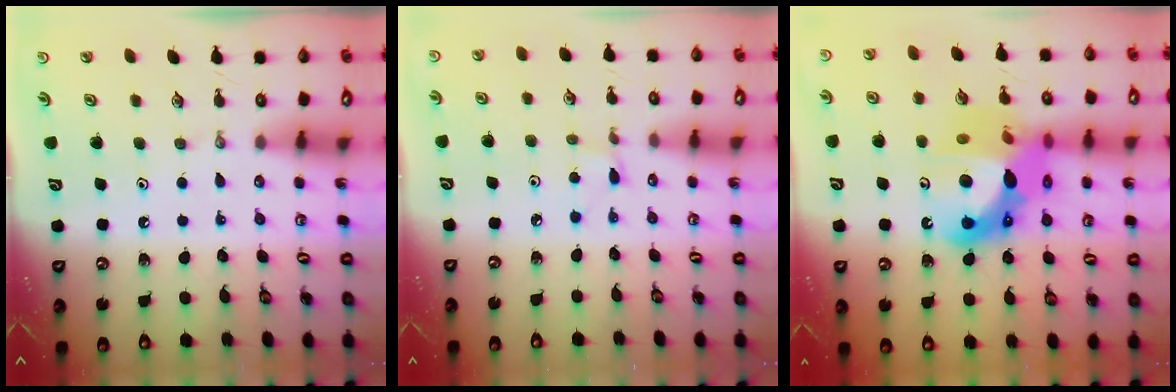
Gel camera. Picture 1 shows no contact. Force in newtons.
{"total": 1.1, "press": 1.1, "slide": 0.1}
{"total": 19.3, "press": 19.2, "slide": 1.8}